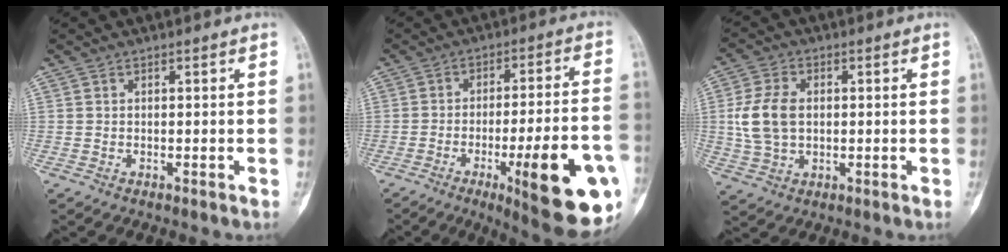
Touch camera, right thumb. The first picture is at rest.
{"total": 21.3, "force": [-7.8, 4.5, 19.3], "torque": [-0.217, 0.012, -0.098]}
{"total": 9.1, "force": [0.6, 6.1, 6.7], "torque": [-0.135, 0.005, 0.015]}